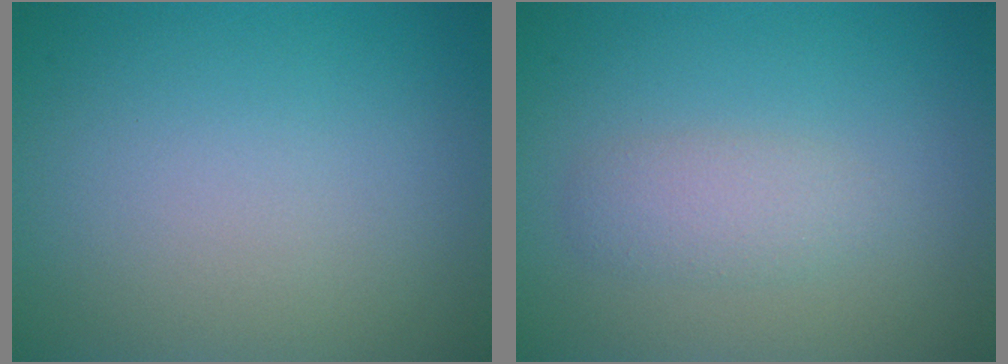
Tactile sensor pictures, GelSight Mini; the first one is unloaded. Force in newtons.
{"total": 2.1, "press": 2.1, "slide": 0.0}